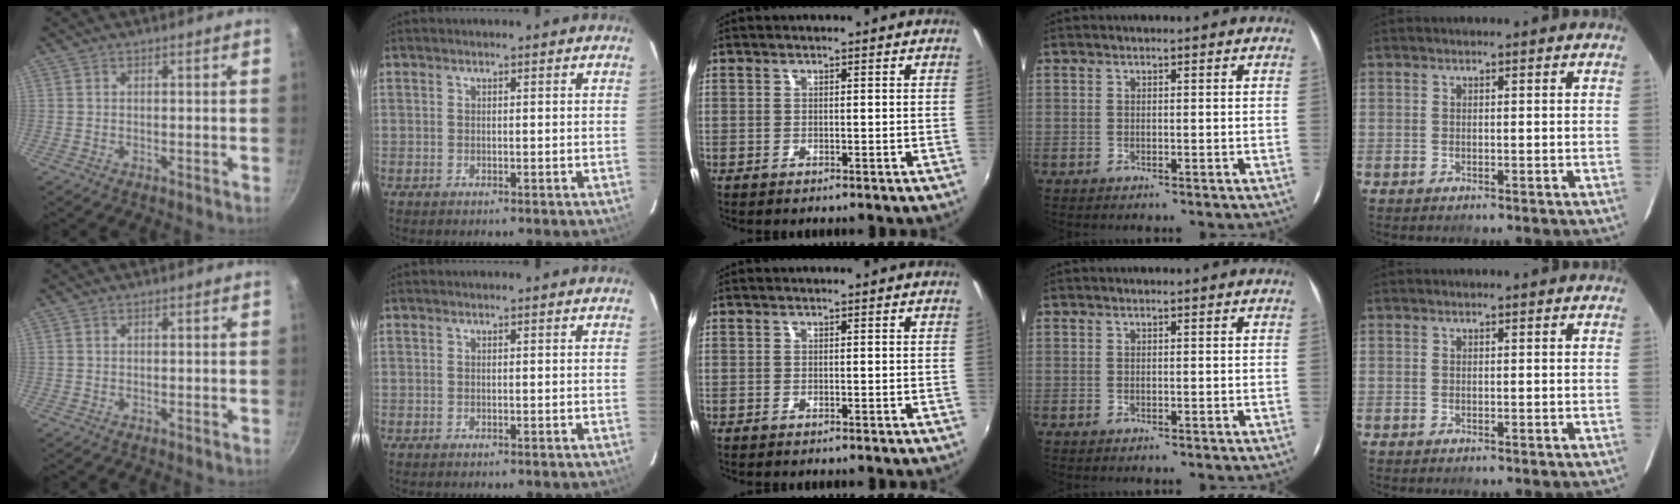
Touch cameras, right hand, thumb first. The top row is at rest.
{}